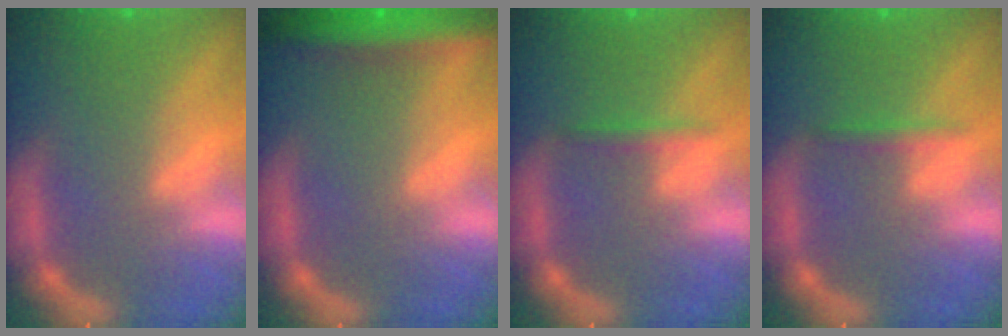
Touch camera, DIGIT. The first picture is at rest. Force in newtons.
{"total": 6.0}
{"total": 1.4}
{"total": 1.4}